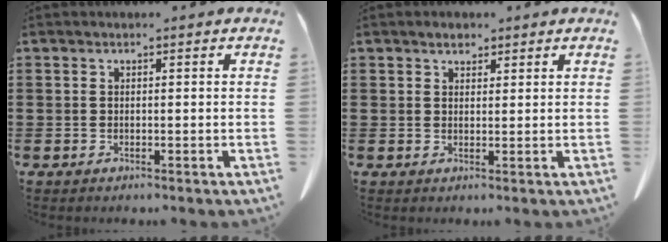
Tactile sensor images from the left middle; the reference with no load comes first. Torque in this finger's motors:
{"motor_torque": [-0.28, 0.40, -0.06, 0.00]}